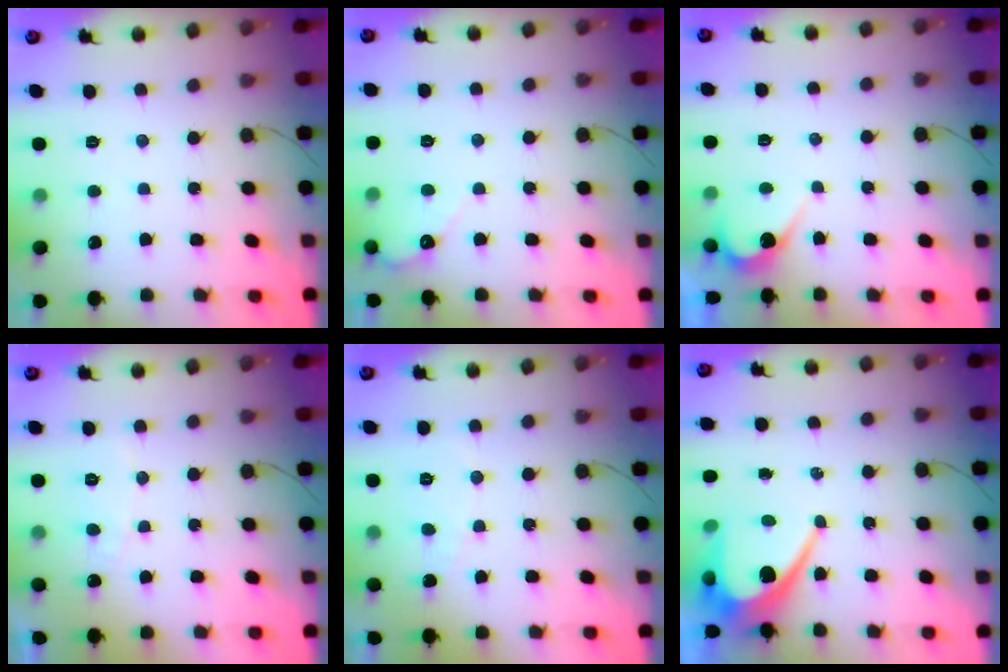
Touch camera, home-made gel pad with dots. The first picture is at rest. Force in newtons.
{"total": 3.1, "press": 3.0, "slide": 0.2}
{"total": 5.6, "press": 5.6, "slide": 0.4}
{"total": 4.4, "press": 4.4, "slide": 0.3}
{"total": 4.4, "press": 4.4, "slide": 0.3}
{"total": 9.6, "press": 9.6, "slide": 0.5}